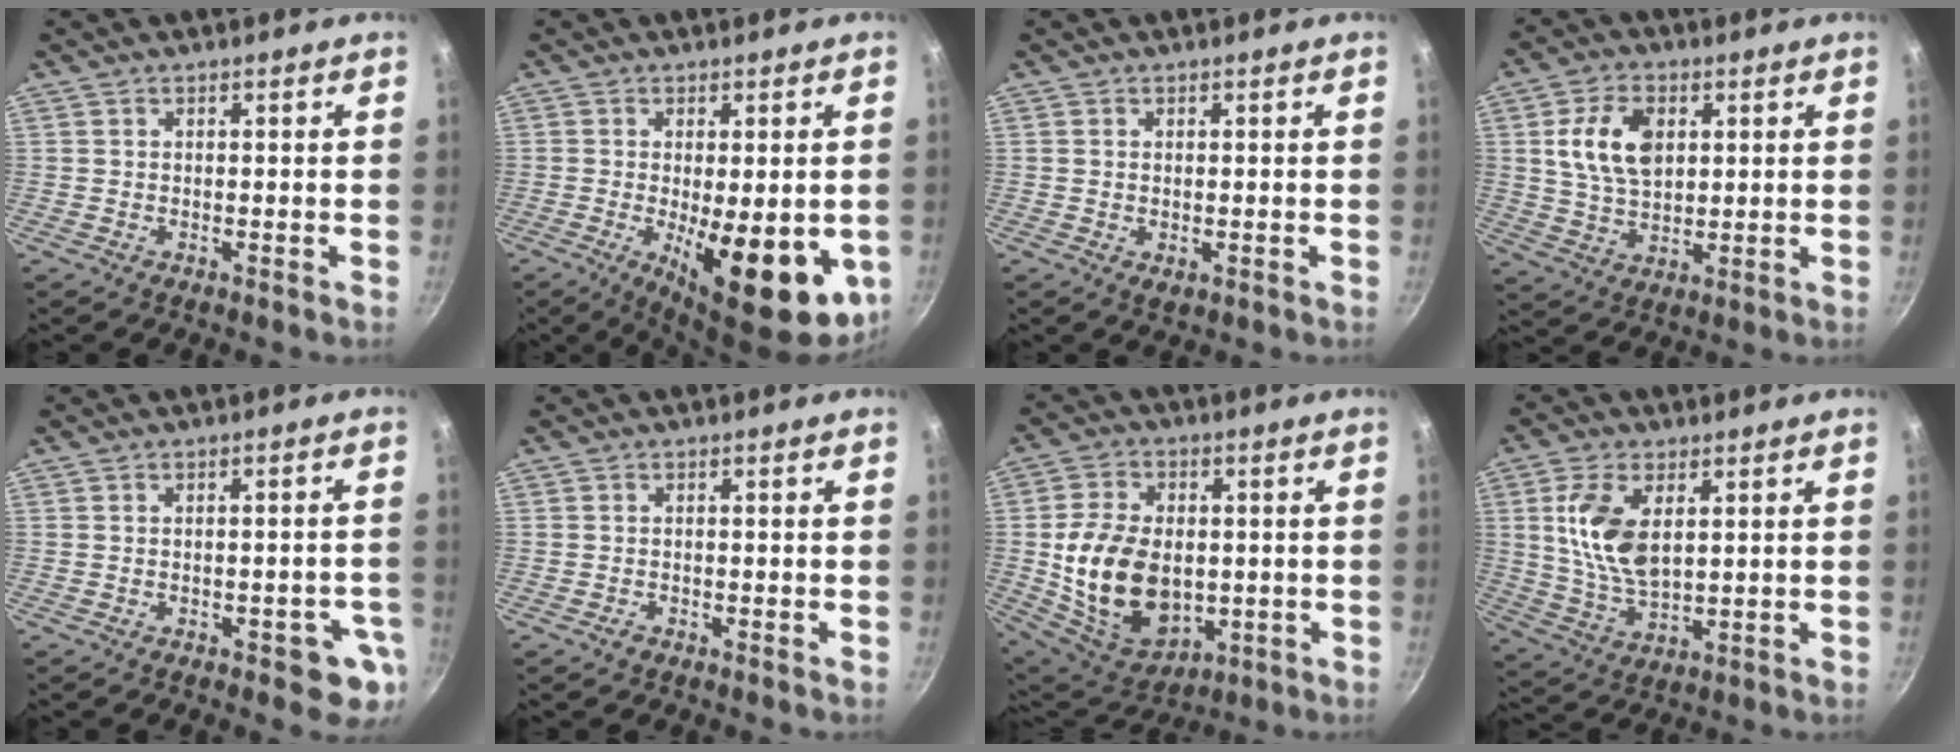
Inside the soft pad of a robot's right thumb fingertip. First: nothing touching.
{"total": 16.6, "force": [-3.6, 6.2, 15.0], "torque": [-0.188, -0.012, -0.038]}
{"total": 1.6, "force": [-0.1, 0.9, 1.3], "torque": [-0.019, -0.004, -0.001]}
{"total": 10.8, "force": [2.7, 7.0, 7.8], "torque": [-0.129, -0.006, 0.049]}
{"total": 6.3, "force": [-2.4, 2.9, 5.0], "torque": [-0.035, 0.015, -0.024]}
{"total": 1.1, "force": [-0.8, 0.6, 0.5], "torque": [-0.011, 0.007, -0.014]}
{"total": 18.6, "force": [-1.1, 12.7, 13.6], "torque": [-0.224, -0.005, 0.001]}
{"total": 11.4, "force": [2.8, 6.1, 9.2], "torque": [-0.176, -0.016, 0.060]}